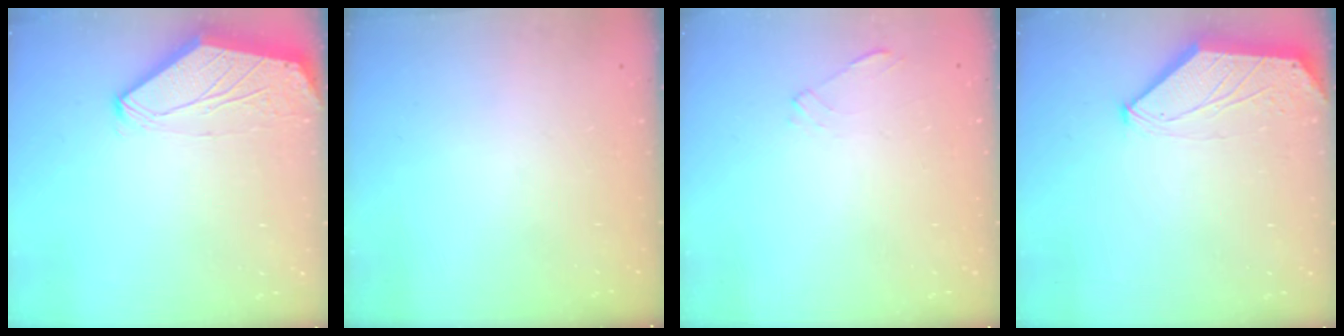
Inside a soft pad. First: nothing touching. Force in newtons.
{"total": 0.0}
{"total": 0.6, "press": 0.5, "slide": 0.2}
{"total": 0.0}